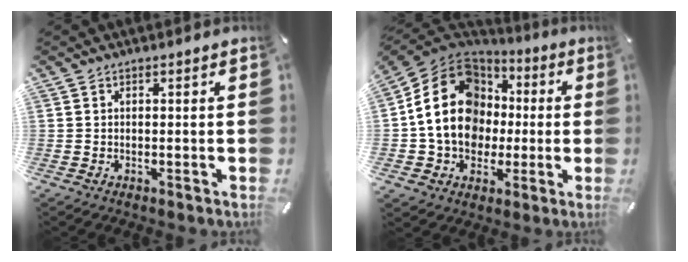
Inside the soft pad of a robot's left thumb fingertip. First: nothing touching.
{"total": 18.6, "force": [0.0, 15.9, 9.8], "torque": [-0.190, 0.007, 0.003]}